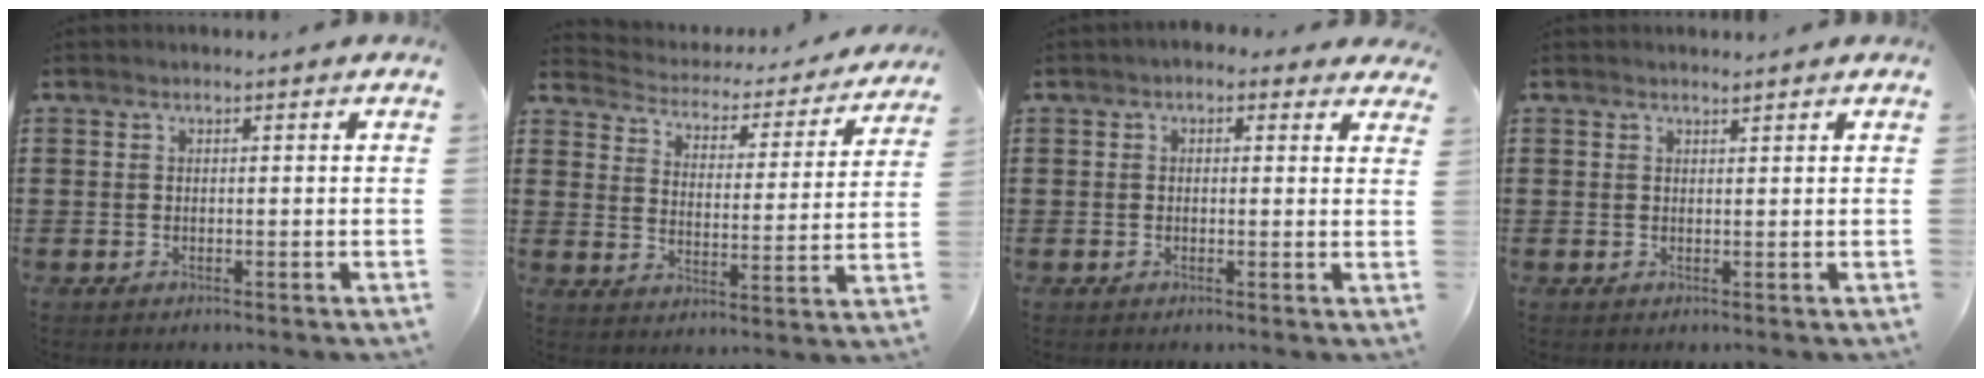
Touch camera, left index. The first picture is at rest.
{"total": 2.6, "force": [2.6, 0.5, -0.1], "torque": [-0.020, -0.025, 0.034]}
{"total": 1.5, "force": [0.7, 1.1, 0.7], "torque": [-0.010, 0.006, 0.010]}
{"total": 1.0, "force": [1.0, 0.0, 0.2], "torque": [-0.006, -0.002, 0.020]}